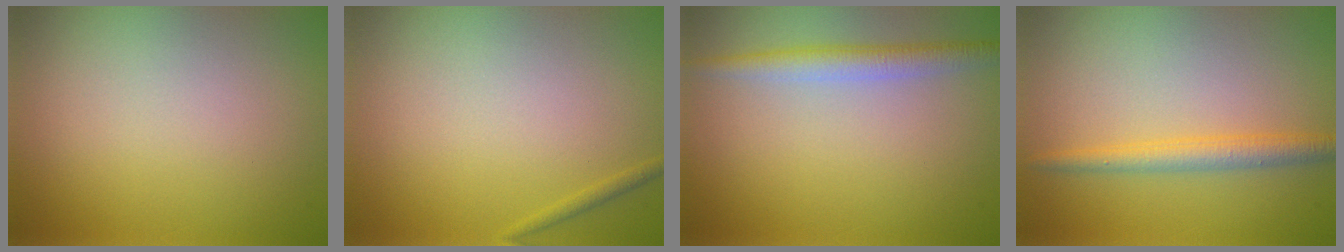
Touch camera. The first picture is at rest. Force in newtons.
{"total": 0.6, "press": 0.6, "slide": 0.1}
{"total": 2.6, "press": 2.6, "slide": 0.1}
{"total": 2.6, "press": 2.6, "slide": 0.1}